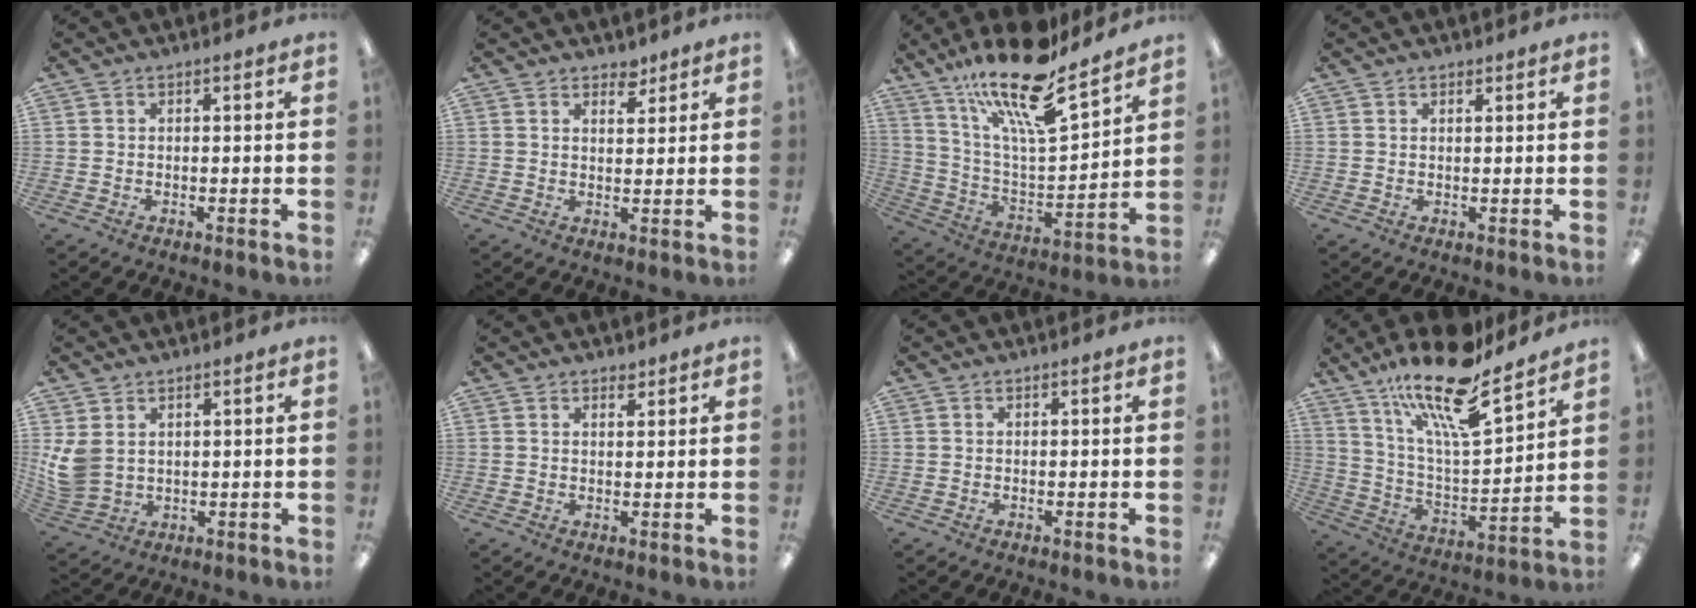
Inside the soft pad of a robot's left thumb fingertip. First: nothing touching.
{"total": 3.9, "force": [3.2, 1.9, 1.2], "torque": [0.003, -0.021, 0.053]}
{"total": 21.4, "force": [16.3, 5.2, 12.7], "torque": [-0.231, -0.103, 0.276]}
{"total": 0.9, "force": [0.8, 0.4, 0.2], "torque": [0.004, -0.003, 0.013]}
{"total": 6.7, "force": [2.5, 5.1, 3.5], "torque": [-0.092, -0.005, 0.052]}
{"total": 1.9, "force": [1.6, 0.8, 0.6], "torque": [0.004, -0.009, 0.027]}
{"total": 0.0}
{"total": 21.1, "force": [16.3, 5.1, 12.4], "torque": [-0.227, -0.099, 0.275]}